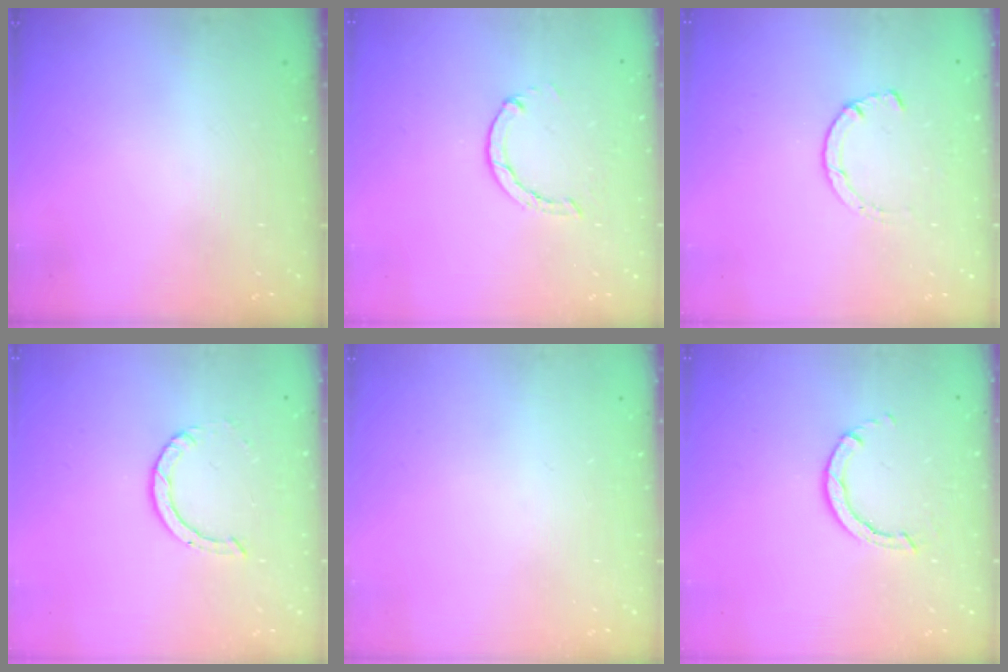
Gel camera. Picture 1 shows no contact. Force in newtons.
{"total": 1.3, "press": 1.3, "slide": 0.3}
{"total": 1.5, "press": 1.5, "slide": 0.3}
{"total": 2.2, "press": 2.2, "slide": 0.2}
{"total": 0.0}
{"total": 2.8, "press": 2.8, "slide": 0.3}